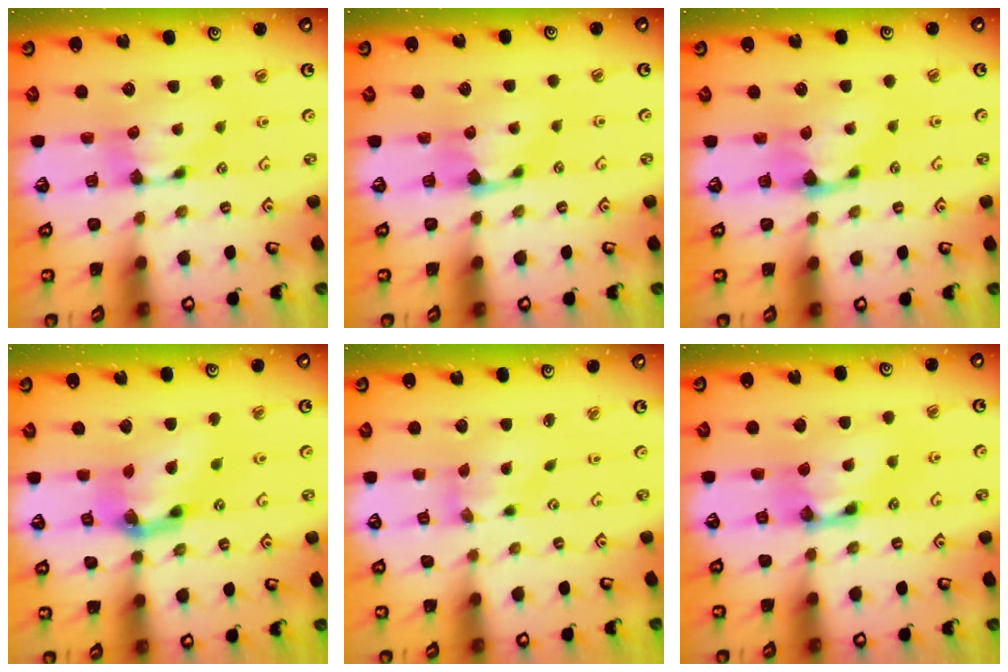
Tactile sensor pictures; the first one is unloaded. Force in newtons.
{"total": 1.2, "press": 0.7, "slide": 1.0}
{"total": 1.0, "press": 0.1, "slide": 1.0}
{"total": 8.2, "press": 7.9, "slide": 2.3}
{"total": 1.8, "press": 1.3, "slide": 1.3}
{"total": 4.6, "press": 4.6, "slide": 0.4}